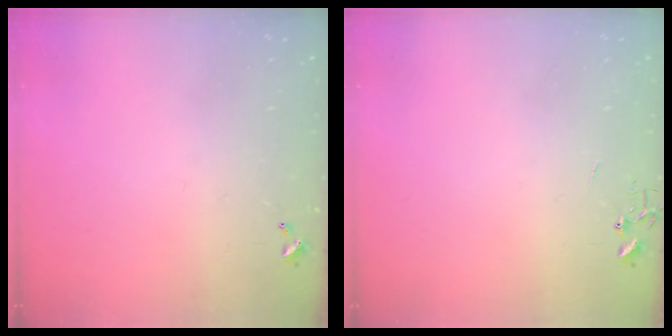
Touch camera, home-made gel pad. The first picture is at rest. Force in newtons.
{"total": 0.0}